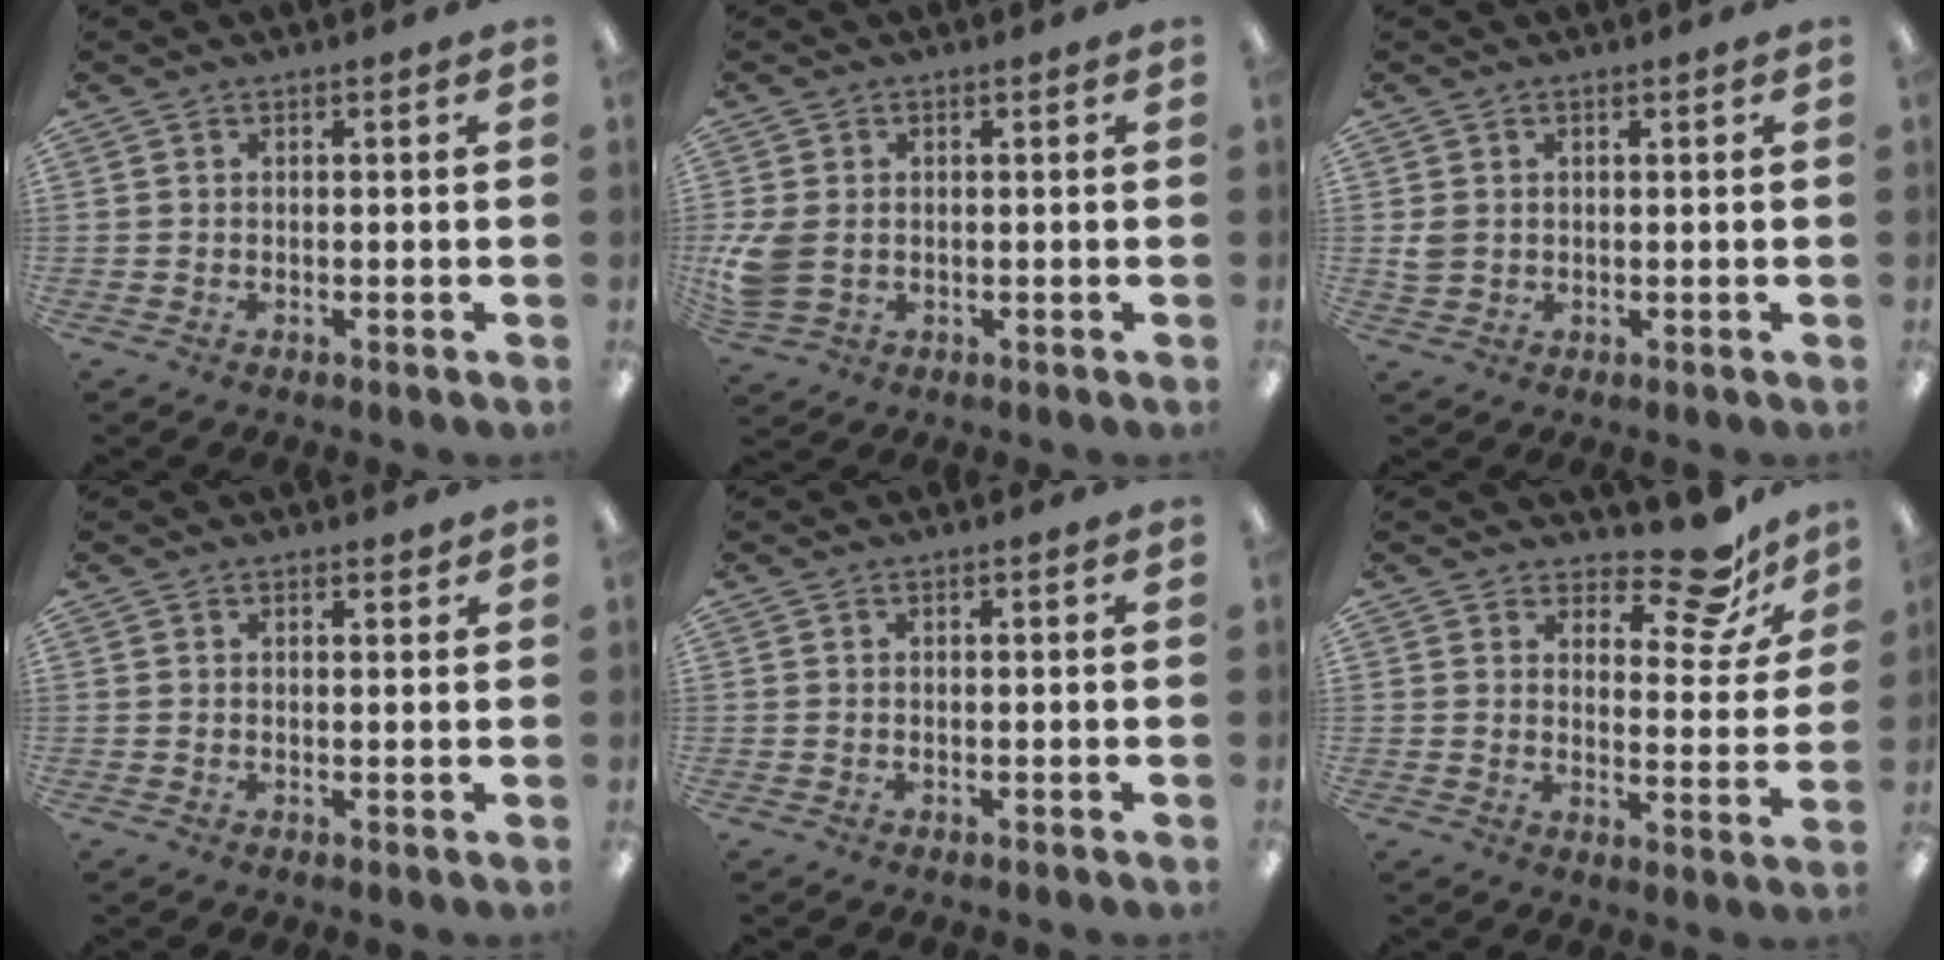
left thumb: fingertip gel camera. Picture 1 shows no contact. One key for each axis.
{"total": 6.0, "fx": -0.1, "fy": 4.6, "fz": 4.0, "tx": -0.088, "ty": -0.002, "tz": -0.002}
{"total": 2.4, "fx": 0.6, "fy": 2.0, "fz": 1.1, "tx": -0.016, "ty": 0.001, "tz": 0.010}
{"total": 1.0, "fx": 0.8, "fy": 0.4, "fz": 0.3, "tx": 0.001, "ty": -0.003, "tz": 0.014}
{"total": 0.0}
{"total": 11.9, "fx": 9.2, "fy": 4.4, "fz": 6.2, "tx": -0.077, "ty": -0.061, "tz": 0.158}